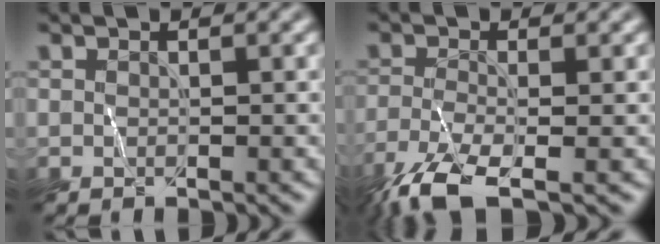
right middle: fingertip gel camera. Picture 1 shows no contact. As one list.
[{"total": 6.1, "force": [-4.2, 1.6, 4.2], "torque": [-0.091, -0.015, -0.090]}]